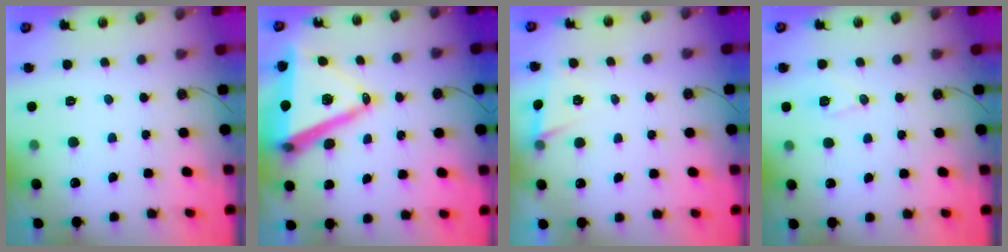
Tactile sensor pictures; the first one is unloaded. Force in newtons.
{"total": 16.3, "press": 15.8, "slide": 4.0}
{"total": 2.6, "press": 1.9, "slide": 1.8}
{"total": 7.2, "press": 7.2, "slide": 0.1}